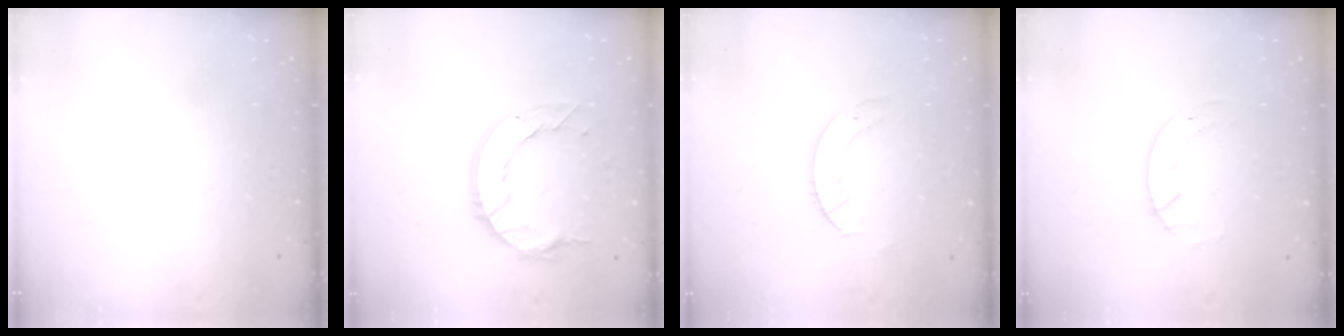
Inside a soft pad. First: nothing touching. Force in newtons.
{"total": 12.5, "press": 12.4, "slide": 0.9}
{"total": 3.8, "press": 3.8, "slide": 0.1}
{"total": 2.6, "press": 2.6, "slide": 0.3}